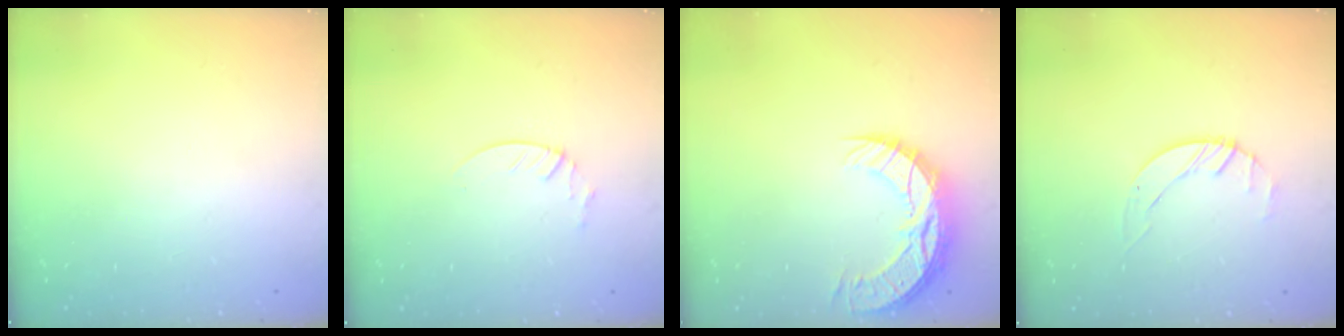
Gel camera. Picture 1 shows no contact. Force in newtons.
{"total": 1.9, "press": 1.9, "slide": 0.2}
{"total": 12.2, "press": 12.2, "slide": 0.8}
{"total": 1.4, "press": 1.4, "slide": 0.2}